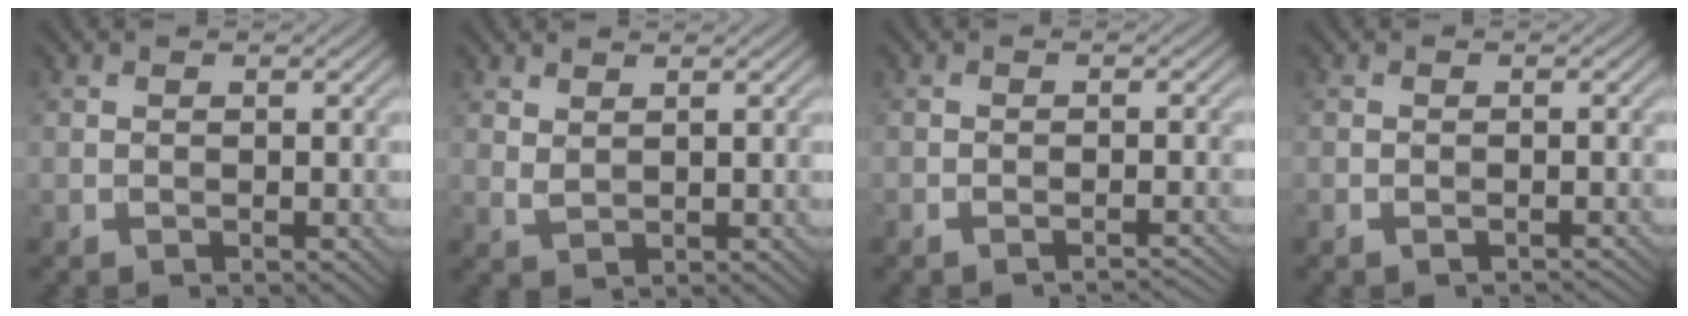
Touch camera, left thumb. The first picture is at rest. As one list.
[{"total": 1.5, "force": [1.3, 0.4, 0.7], "torque": [-0.024, -0.002, 0.032]}, {"total": 2.0, "force": [-1.7, 0.2, 1.0], "torque": [-0.008, 0.004, -0.031]}, {"total": 1.3, "force": [-1.1, 0.3, 0.6], "torque": [-0.006, 0.001, -0.016]}]